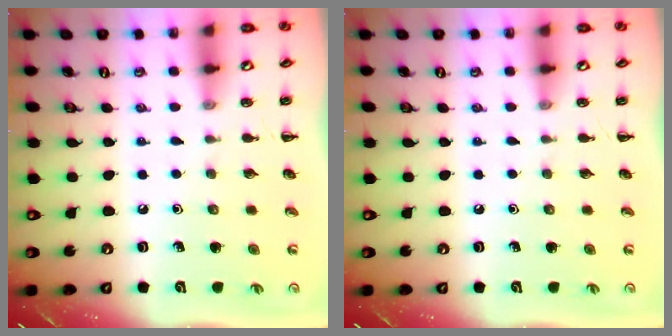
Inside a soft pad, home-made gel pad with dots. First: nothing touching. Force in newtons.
{"total": 0.0}